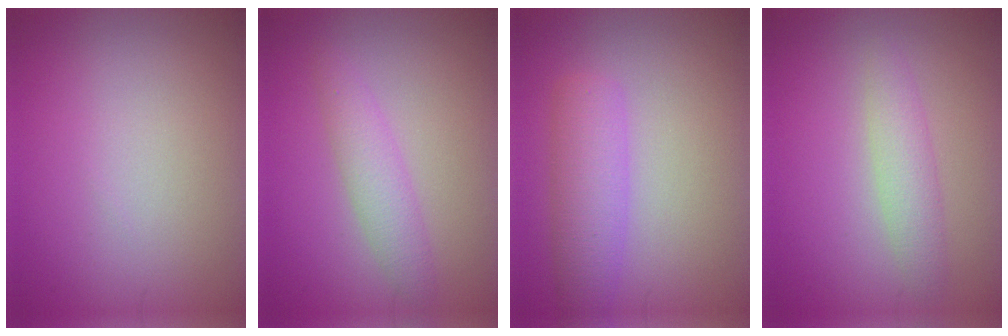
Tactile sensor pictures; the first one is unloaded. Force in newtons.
{"total": 2.5, "press": 2.5, "slide": 0.1}
{"total": 4.2, "press": 4.2, "slide": 0.2}
{"total": 2.5, "press": 2.5, "slide": 0.2}